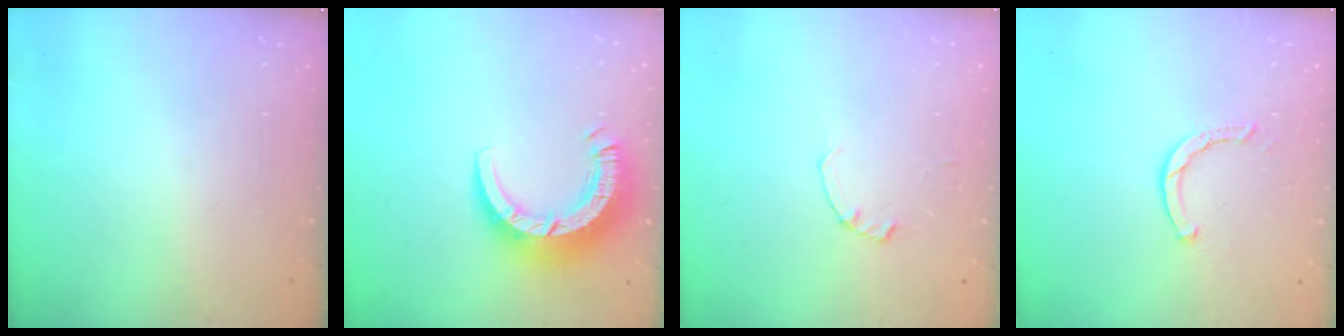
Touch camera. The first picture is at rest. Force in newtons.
{"total": 10.6, "press": 10.5, "slide": 1.0}
{"total": 0.0}
{"total": 2.0, "press": 2.0, "slide": 0.2}